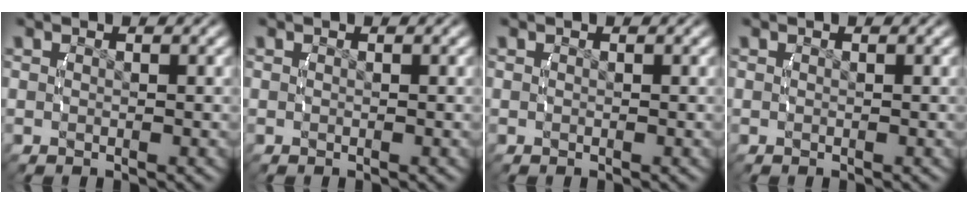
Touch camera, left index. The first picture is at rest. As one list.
[{"total": 0.0}, {"total": 0.0}, {"total": 0.0}]